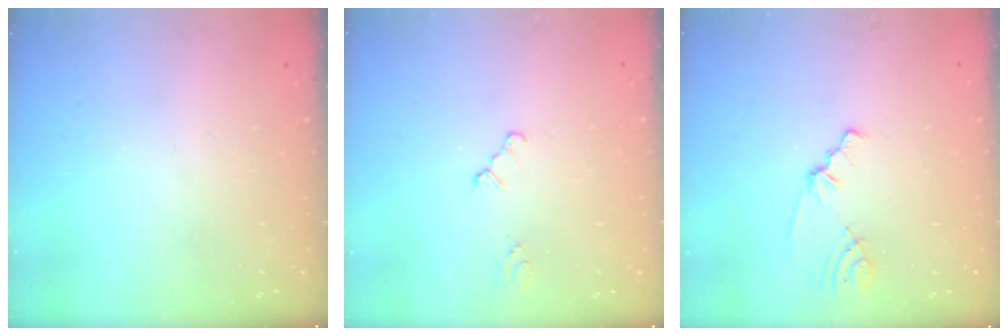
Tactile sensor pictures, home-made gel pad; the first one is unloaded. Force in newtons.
{"total": 1.0, "press": 1.0, "slide": 0.2}
{"total": 2.1, "press": 2.1, "slide": 0.3}